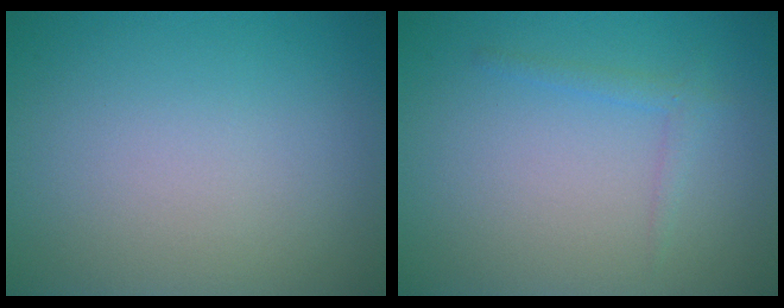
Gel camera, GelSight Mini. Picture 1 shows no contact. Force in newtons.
{"total": 1.2, "press": 1.2, "slide": 0.1}